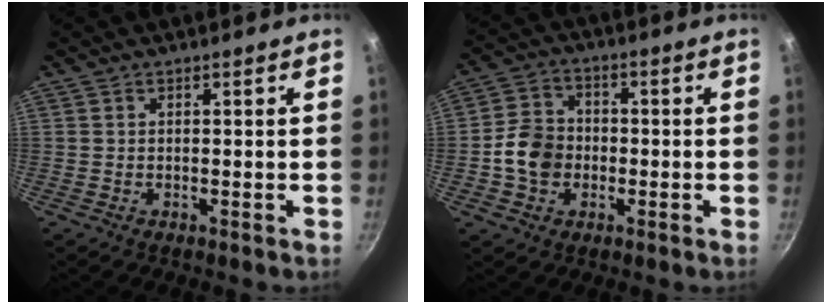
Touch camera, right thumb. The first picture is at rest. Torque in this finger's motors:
{"motor_torque": [1.46, 0.83, 0.60, -0.92, 0.04]}